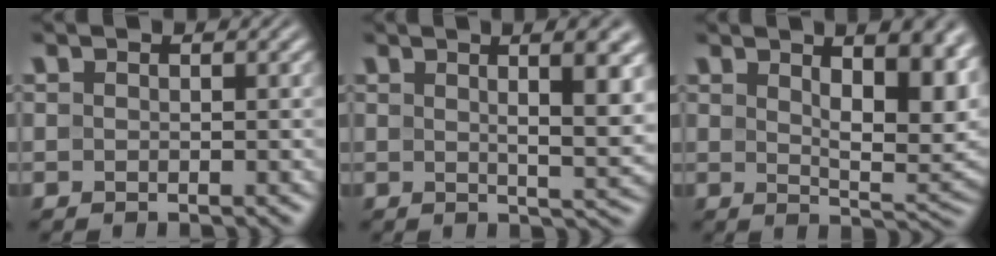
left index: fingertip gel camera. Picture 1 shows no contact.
{"total": 8.4, "force": [2.5, 2.6, 7.6], "torque": [-0.062, 0.017, 0.022]}
{"total": 9.9, "force": [3.6, 4.0, 8.3], "torque": [-0.094, -0.001, 0.053]}